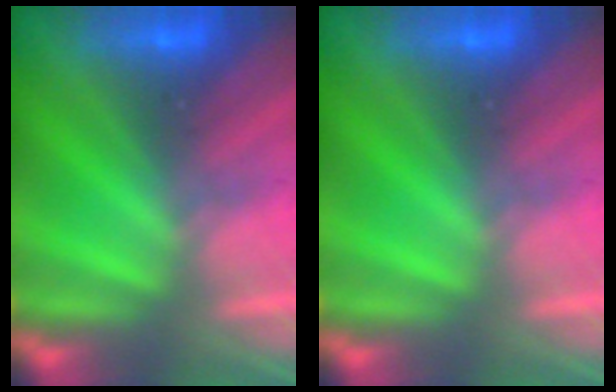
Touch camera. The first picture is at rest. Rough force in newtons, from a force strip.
{"total": 0.0}